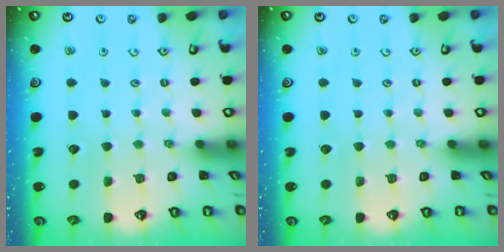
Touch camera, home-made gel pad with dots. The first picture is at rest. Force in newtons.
{"total": 0.0}